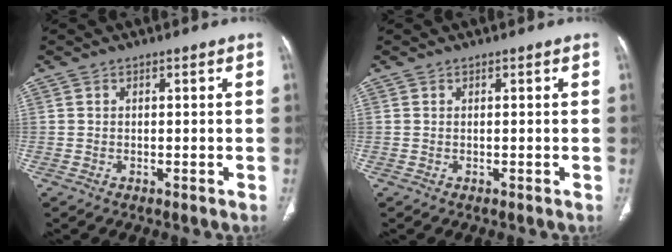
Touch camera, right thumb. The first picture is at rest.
{"total": 0.0}